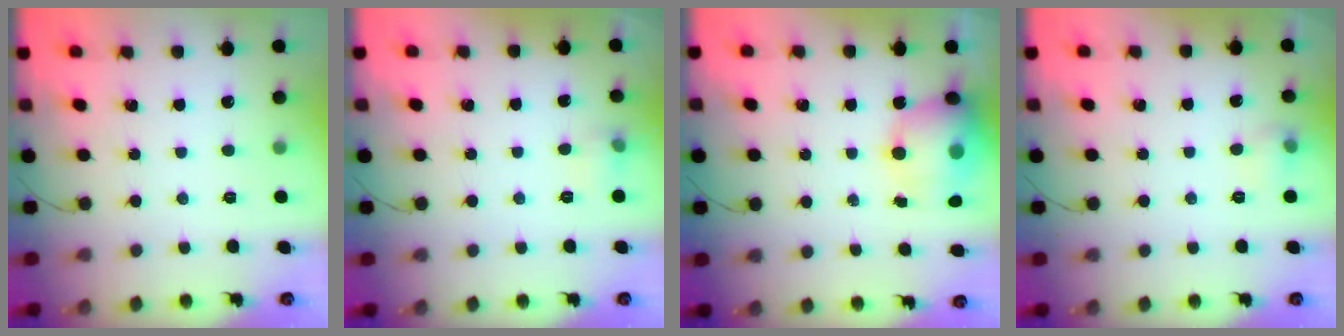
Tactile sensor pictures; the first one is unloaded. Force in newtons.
{"total": 5.3, "press": 5.1, "slide": 1.5}
{"total": 14.8, "press": 14.5, "slide": 3.3}
{"total": 5.8, "press": 5.6, "slide": 1.4}